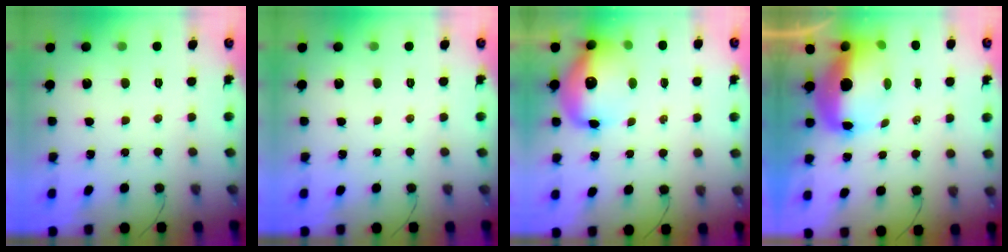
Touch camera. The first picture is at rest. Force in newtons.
{"total": 0.0}
{"total": 13.4, "press": 13.1, "slide": 2.9}
{"total": 10.5, "press": 10.4, "slide": 1.6}